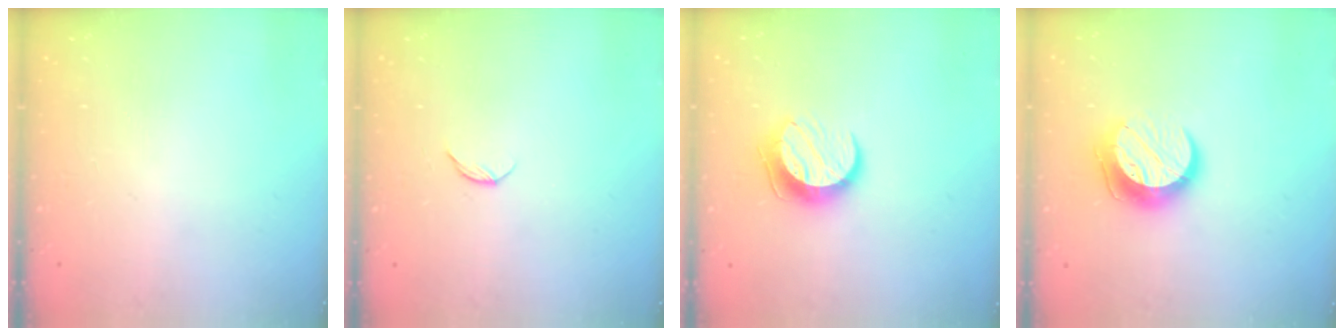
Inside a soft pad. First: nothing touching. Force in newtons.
{"total": 3.7, "press": 3.6, "slide": 0.4}
{"total": 9.6, "press": 9.6, "slide": 0.1}
{"total": 11.5, "press": 11.5, "slide": 0.9}